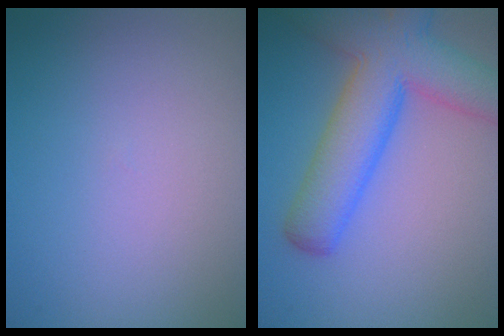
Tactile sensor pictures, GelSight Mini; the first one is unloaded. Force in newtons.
{"total": 7.7, "press": 7.7, "slide": 0.7}